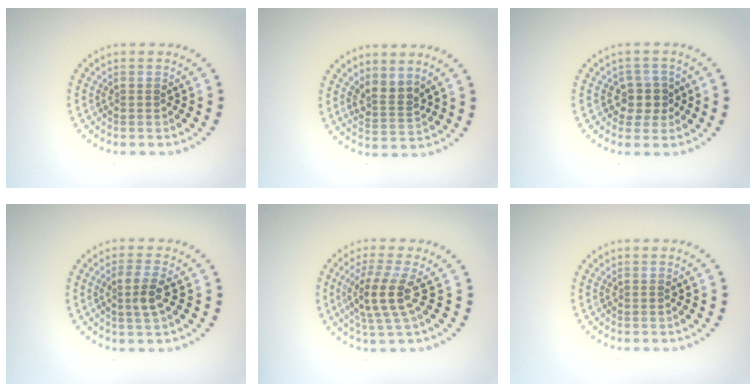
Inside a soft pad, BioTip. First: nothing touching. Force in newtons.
{"total": 2.4, "press": 1.7, "slide": 1.7}
{"total": 2.4, "press": 2.0, "slide": 1.3}
{"total": 2.5, "press": 2.3, "slide": 0.9}
{"total": 3.9, "press": 3.2, "slide": 2.2}
{"total": 0.0}